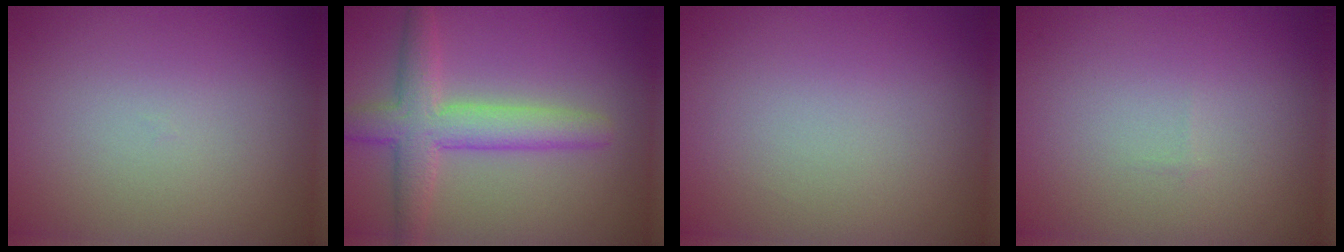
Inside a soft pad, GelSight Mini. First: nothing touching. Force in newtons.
{"total": 4.9, "press": 4.9, "slide": 0.1}
{"total": 0.0}
{"total": 0.0}